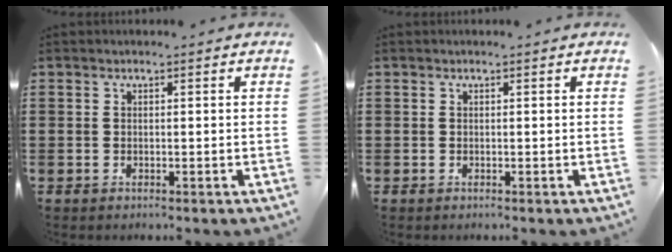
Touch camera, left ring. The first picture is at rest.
{"total": 0.0}